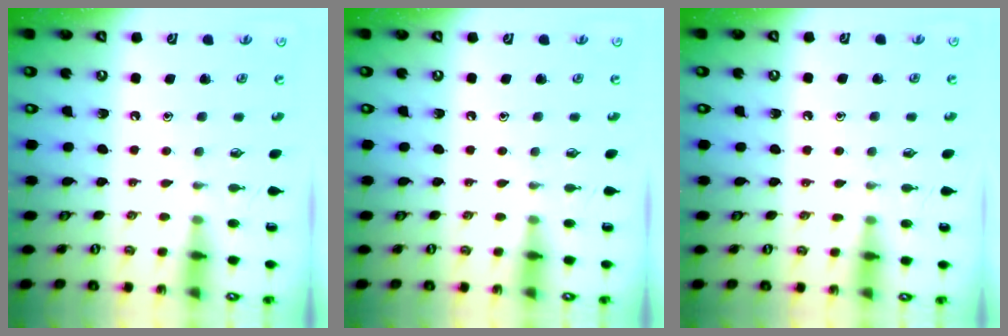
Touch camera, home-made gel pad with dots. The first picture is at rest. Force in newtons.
{"total": 0.0}
{"total": 3.0, "press": 3.0, "slide": 0.4}